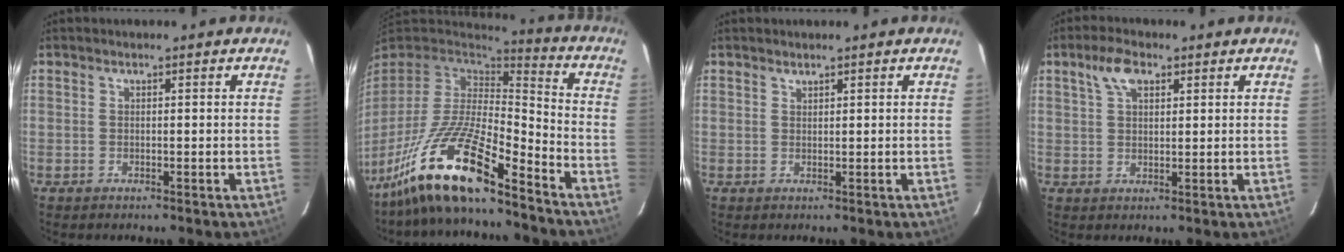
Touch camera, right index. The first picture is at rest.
{"total": 18.0, "force": [-13.4, 3.1, 11.6], "torque": [-0.229, -0.023, -0.256]}
{"total": 0.9, "force": [0.7, -0.3, -0.4], "torque": [0.007, -0.001, 0.015]}
{"total": 4.7, "force": [2.7, 2.2, 3.2], "torque": [-0.060, 0.013, 0.050]}